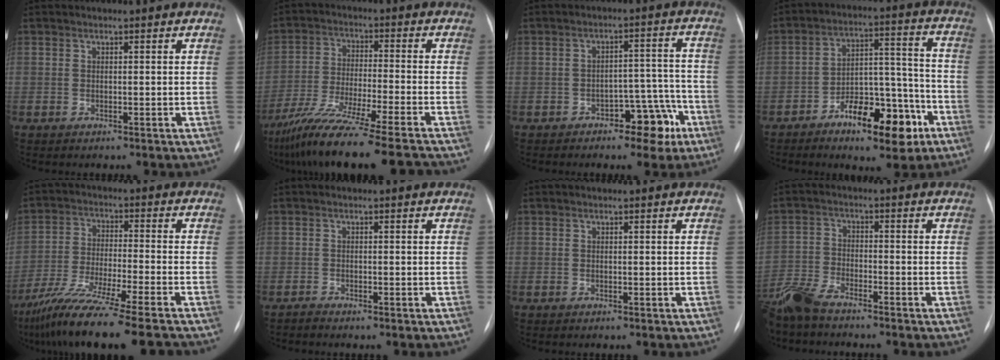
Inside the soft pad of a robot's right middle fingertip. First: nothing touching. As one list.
[{"total": 17.2, "force": [-14.2, -1.2, 9.6], "torque": [-0.185, -0.052, -0.240]}, {"total": 6.8, "force": [-4.1, 3.3, 4.4], "torque": [-0.047, 0.030, -0.053]}, {"total": 12.9, "force": [-7.2, 5.0, 9.5], "torque": [-0.142, 0.027, -0.104]}, {"total": 15.8, "force": [-12.8, -1.3, 9.2], "torque": [-0.180, -0.050, -0.218]}, {"total": 0.7, "force": [-0.7, -0.1, 0.2], "torque": [-0.010, -0.004, -0.012]}, {"total": 0.0}, {"total": 7.4, "force": [-6.4, 1.7, 3.3], "torque": [-0.075, -0.019, -0.126]}]